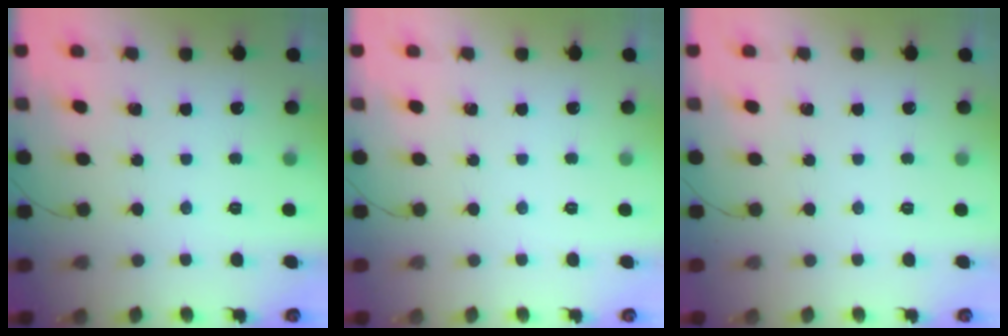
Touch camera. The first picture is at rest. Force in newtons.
{"total": 0.0}
{"total": 0.0}